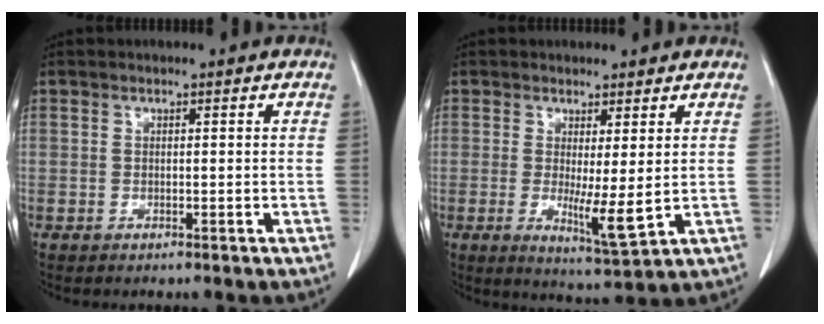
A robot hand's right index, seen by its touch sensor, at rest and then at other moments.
{"total": 5.9, "force": [0.0, 0.5, 5.9], "torque": [-0.107, -0.024, 0.007]}